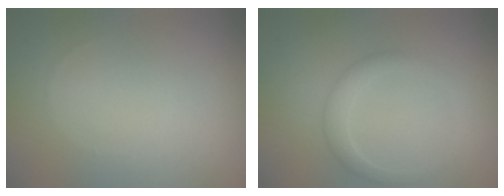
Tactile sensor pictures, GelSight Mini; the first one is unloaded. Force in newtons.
{"total": 1.9, "press": 1.9, "slide": 0.1}